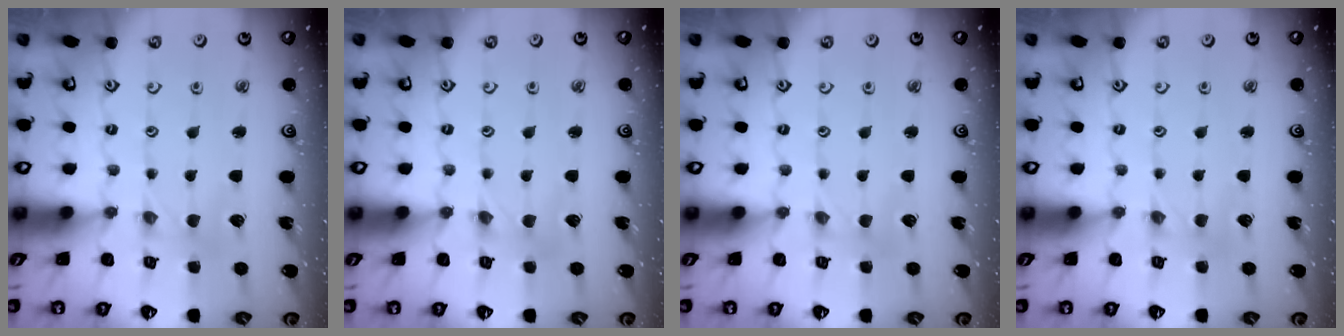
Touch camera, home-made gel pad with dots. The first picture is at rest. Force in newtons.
{"total": 0.0}
{"total": 0.7, "press": 0.7, "slide": 0.1}
{"total": 1.4, "press": 1.4, "slide": 0.2}